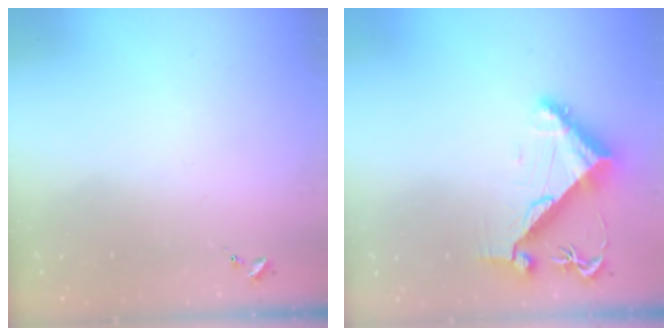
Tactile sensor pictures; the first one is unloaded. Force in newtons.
{"total": 9.3, "press": 9.2, "slide": 1.5}